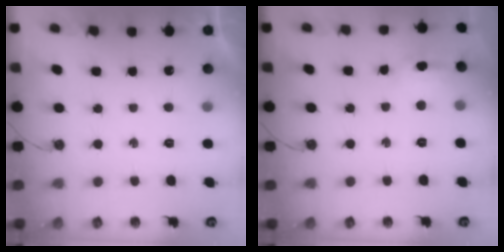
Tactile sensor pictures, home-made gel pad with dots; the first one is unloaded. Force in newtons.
{"total": 7.4, "press": 7.3, "slide": 1.3}